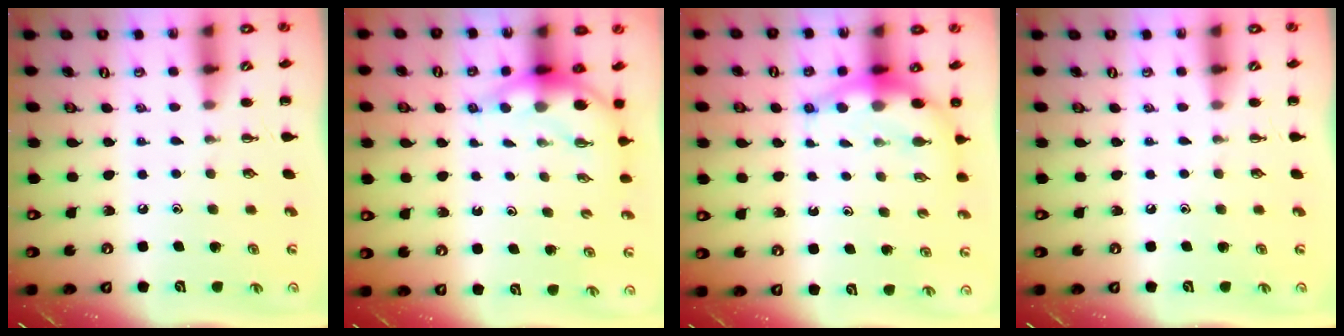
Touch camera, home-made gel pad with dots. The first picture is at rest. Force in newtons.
{"total": 5.7, "press": 5.7, "slide": 0.7}
{"total": 6.8, "press": 6.7, "slide": 1.6}
{"total": 0.0}